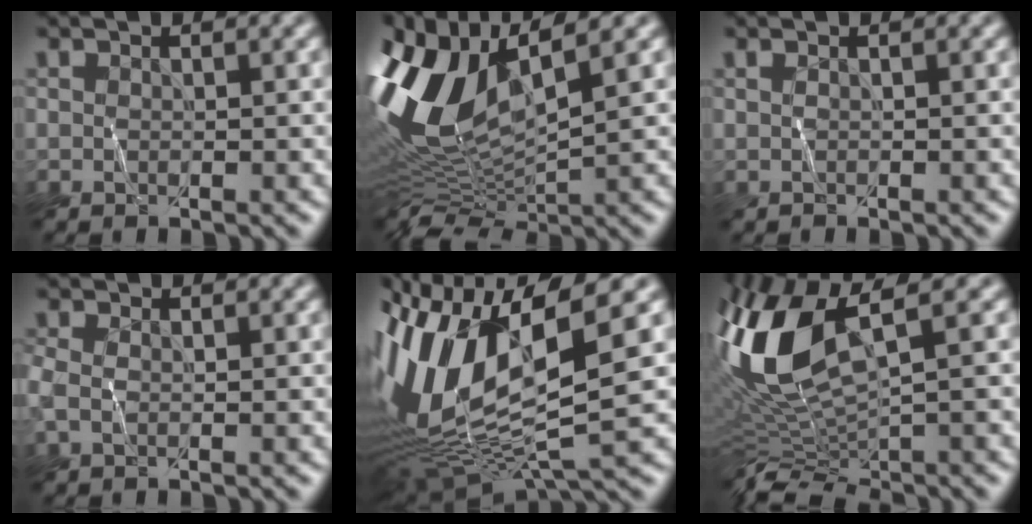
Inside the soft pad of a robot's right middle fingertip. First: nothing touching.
{"total": 12.0, "force": [2.6, 5.0, 10.6], "torque": [-0.245, 0.005, 0.052]}
{"total": 0.0}
{"total": 1.2, "force": [-0.1, 0.8, 0.8], "torque": [-0.023, 0.006, -0.007]}
{"total": 13.9, "force": [1.5, 5.8, 12.5], "torque": [-0.265, 0.000, 0.034]}
{"total": 8.4, "force": [1.3, 2.9, 7.8], "torque": [-0.159, 0.002, 0.023]}